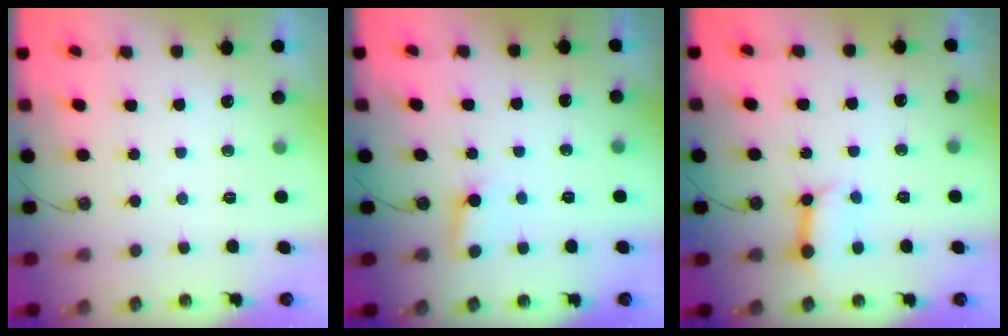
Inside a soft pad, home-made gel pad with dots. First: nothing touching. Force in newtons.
{"total": 2.6, "press": 2.6, "slide": 0.3}
{"total": 8.8, "press": 8.8, "slide": 0.9}